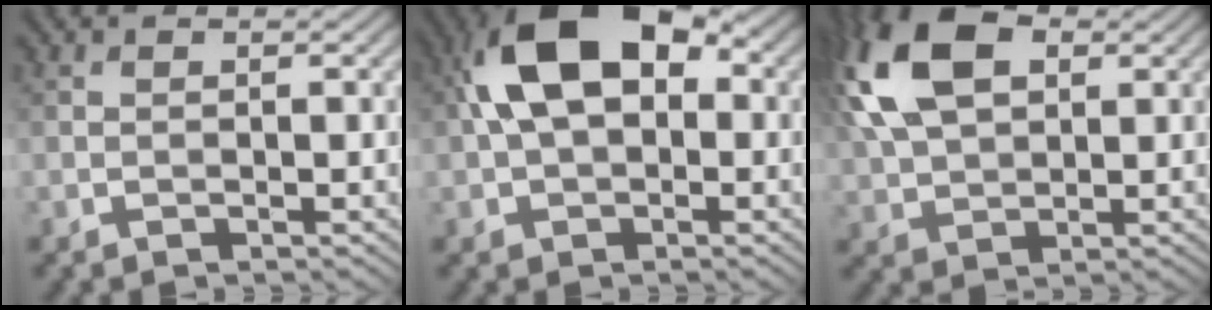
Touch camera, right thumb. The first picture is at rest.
{"total": 12.4, "force": [2.1, 7.5, 9.7], "torque": [-0.187, 0.020, 0.023]}
{"total": 13.3, "force": [4.5, 7.8, 9.8], "torque": [-0.239, 0.027, 0.080]}